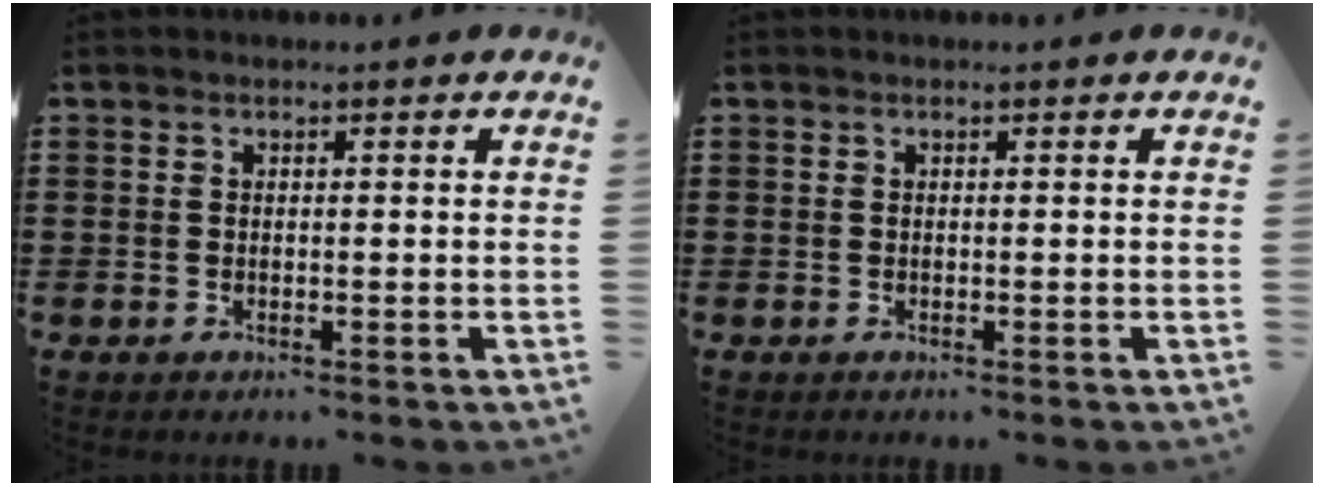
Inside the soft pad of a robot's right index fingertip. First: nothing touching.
{"total": 0.0}